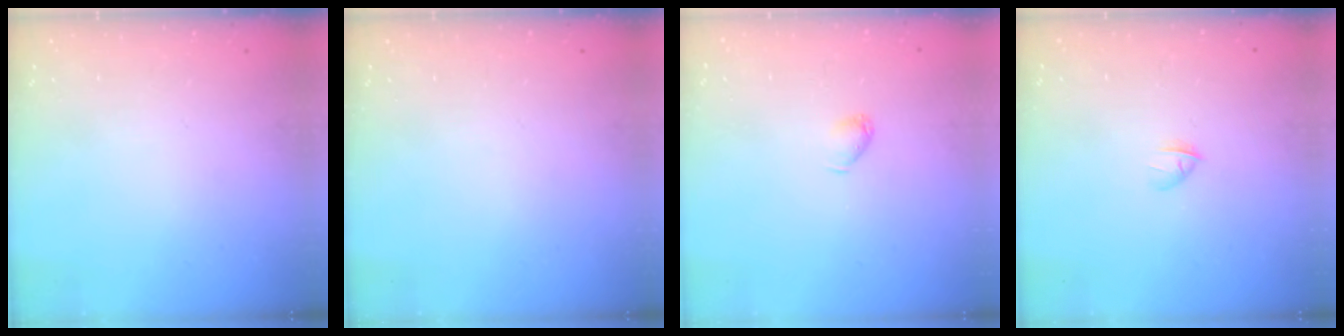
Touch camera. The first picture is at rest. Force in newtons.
{"total": 0.0}
{"total": 2.5, "press": 2.5, "slide": 0.5}
{"total": 2.4, "press": 2.2, "slide": 0.8}